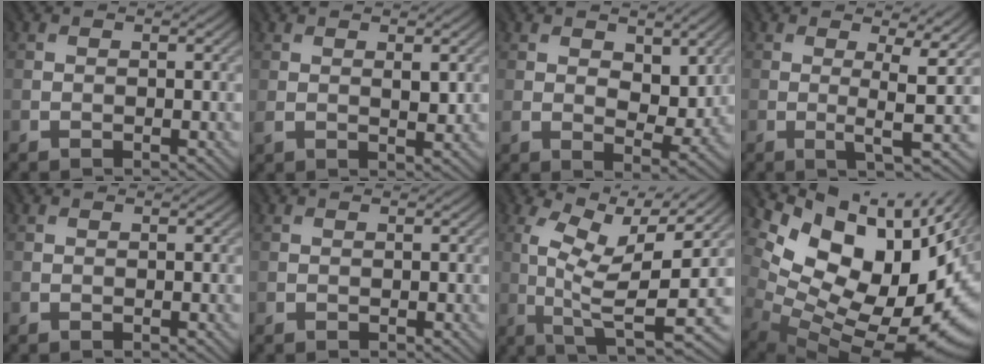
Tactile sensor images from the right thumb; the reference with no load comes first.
{"total": 2.9, "force": [1.0, 1.3, 2.3], "torque": [-0.053, -0.004, 0.022]}
{"total": 6.4, "force": [2.4, 3.9, 4.4], "torque": [-0.083, -0.011, 0.044]}
{"total": 4.2, "force": [0.6, 0.4, 4.2], "torque": [-0.071, -0.002, 0.011]}
{"total": 0.0}
{"total": 0.0}
{"total": 9.3, "force": [2.5, 2.2, 8.7], "torque": [-0.163, 0.004, 0.055]}
{"total": 15.7, "force": [3.4, 9.6, 12.0], "torque": [-0.143, -0.026, 0.108]}